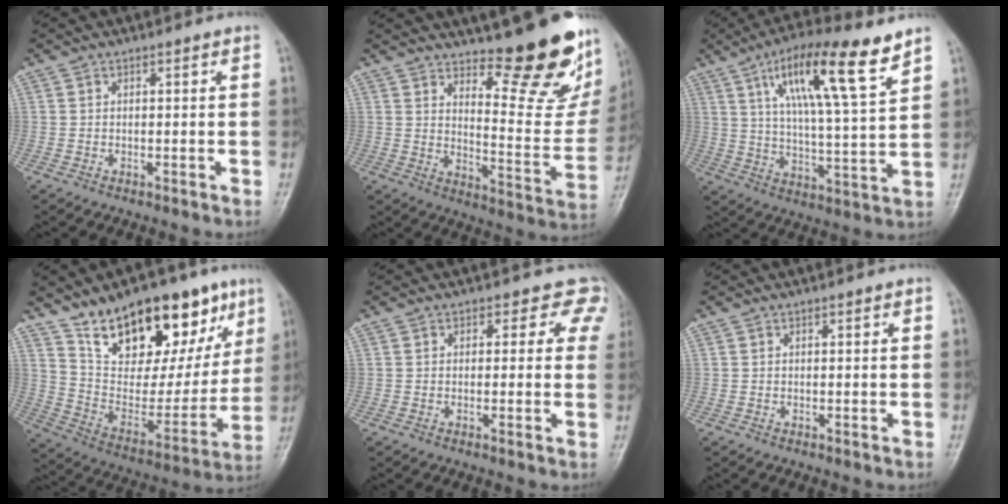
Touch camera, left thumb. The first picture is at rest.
{"total": 20.1, "force": [14.7, 6.0, 12.4], "torque": [-0.126, -0.130, 0.201]}
{"total": 16.8, "force": [9.4, 2.8, 13.7], "torque": [-0.223, -0.032, 0.161]}
{"total": 25.1, "force": [15.2, 11.9, 16.0], "torque": [-0.192, -0.049, 0.251]}
{"total": 4.7, "force": [3.3, 3.3, 0.4], "torque": [0.041, -0.010, 0.007]}
{"total": 0.0}